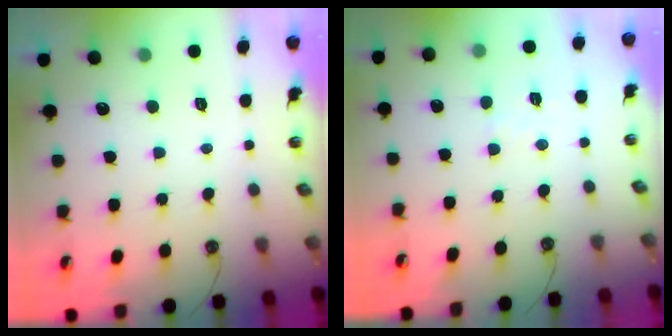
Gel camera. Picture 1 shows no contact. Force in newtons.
{"total": 3.0, "press": 3.0, "slide": 0.5}